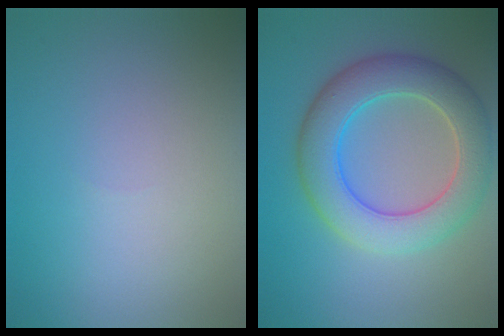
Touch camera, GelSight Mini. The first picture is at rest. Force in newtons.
{"total": 7.6, "press": 7.6, "slide": 0.5}